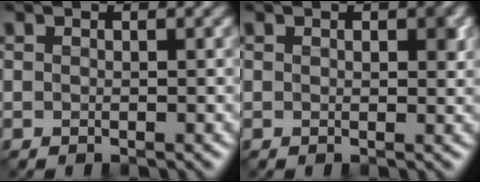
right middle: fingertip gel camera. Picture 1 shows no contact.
{"total": 1.6, "force": [0.3, 0.8, 1.3], "torque": [-0.013, -0.003, 0.007]}